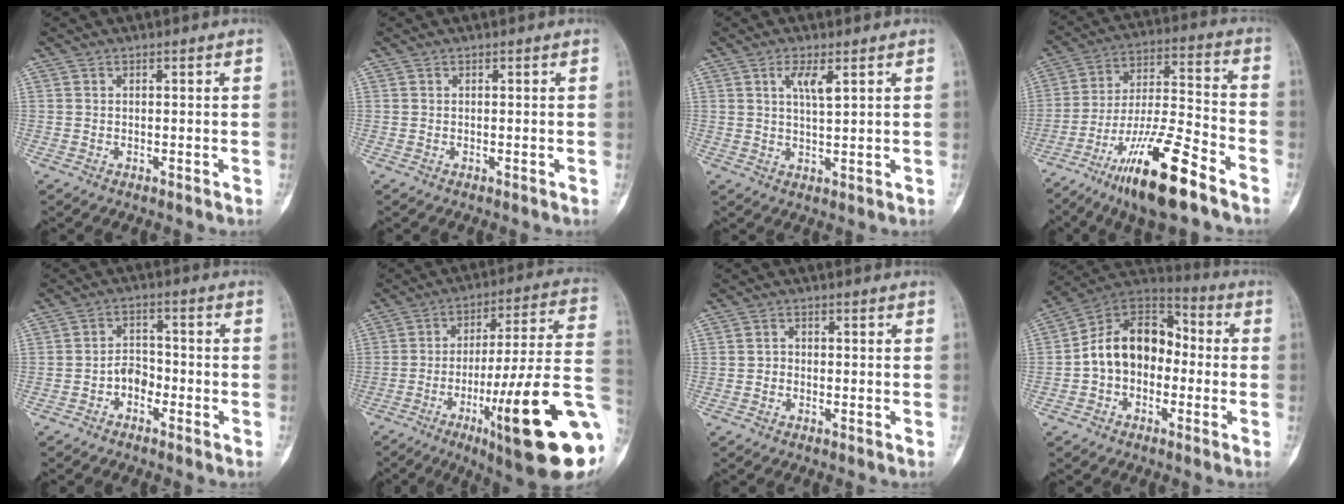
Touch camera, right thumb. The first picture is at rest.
{"total": 0.0}
{"total": 4.3, "force": [1.9, 1.1, 3.7], "torque": [-0.069, -0.013, 0.037]}
{"total": 18.5, "force": [-11.7, 3.7, 13.8], "torque": [-0.268, 0.063, -0.208]}
{"total": 3.9, "force": [-2.0, 2.7, 1.9], "torque": [-0.013, 0.026, -0.044]}
{"total": 26.7, "force": [-8.7, 4.2, 24.9], "torque": [-0.325, 0.020, -0.123]}
{"total": 1.3, "force": [-0.4, 1.1, 0.5], "torque": [0.000, 0.006, -0.009]}
{"total": 14.1, "force": [-1.5, 10.2, 9.5], "torque": [-0.130, 0.050, -0.041]}